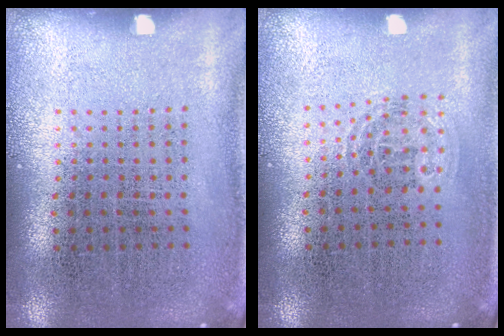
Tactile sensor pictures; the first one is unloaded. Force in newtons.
{"total": 0.8, "press": 0.6, "slide": 0.6}